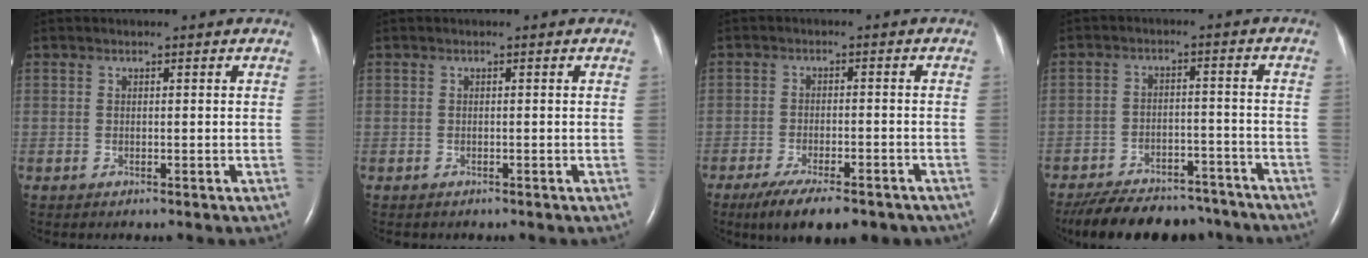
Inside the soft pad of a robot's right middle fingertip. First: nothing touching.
{"total": 0.0}
{"total": 12.0, "force": [-9.1, 3.5, 7.0], "torque": [-0.105, -0.010, -0.131]}
{"total": 17.0, "force": [-14.7, 6.2, 6.0], "torque": [-0.123, -0.003, -0.203]}